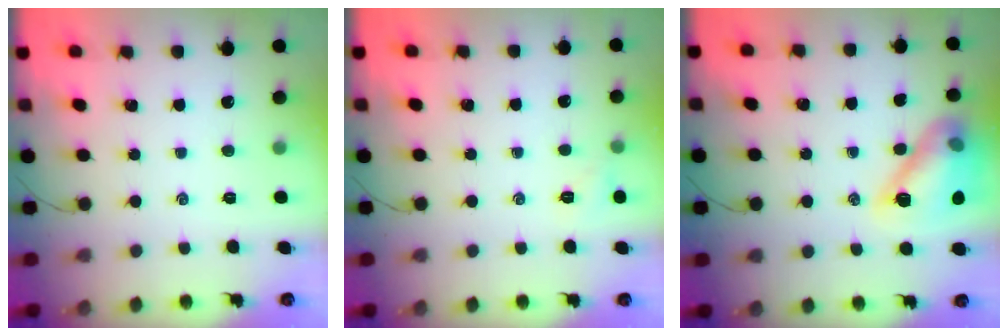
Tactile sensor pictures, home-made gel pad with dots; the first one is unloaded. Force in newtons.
{"total": 5.0, "press": 4.8, "slide": 1.4}
{"total": 14.9, "press": 14.8, "slide": 1.5}